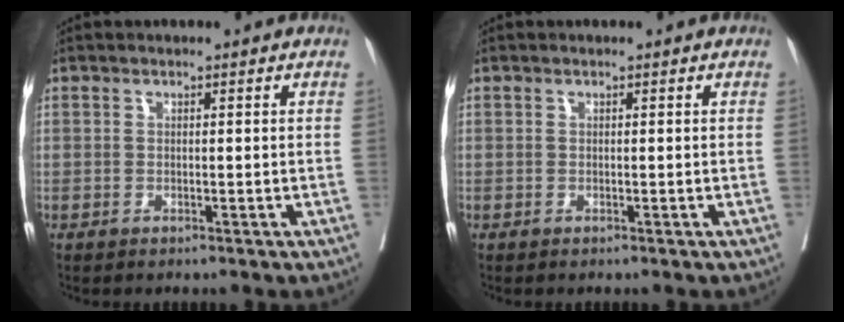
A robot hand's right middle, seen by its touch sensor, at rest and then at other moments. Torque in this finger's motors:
{"motor_torque": [0.00, 0.00, 0.00, 0.00]}